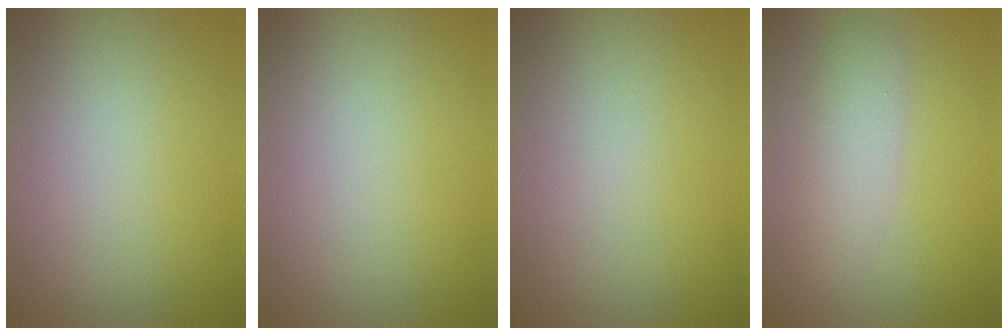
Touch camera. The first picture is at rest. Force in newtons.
{"total": 0.0}
{"total": 0.0}
{"total": 2.8, "press": 2.8, "slide": 0.1}